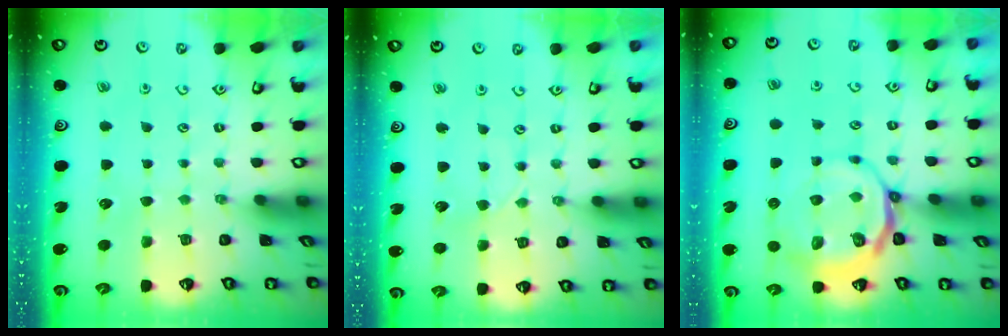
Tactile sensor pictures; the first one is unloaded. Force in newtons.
{"total": 2.0, "press": 2.0, "slide": 0.2}
{"total": 9.7, "press": 9.5, "slide": 2.3}